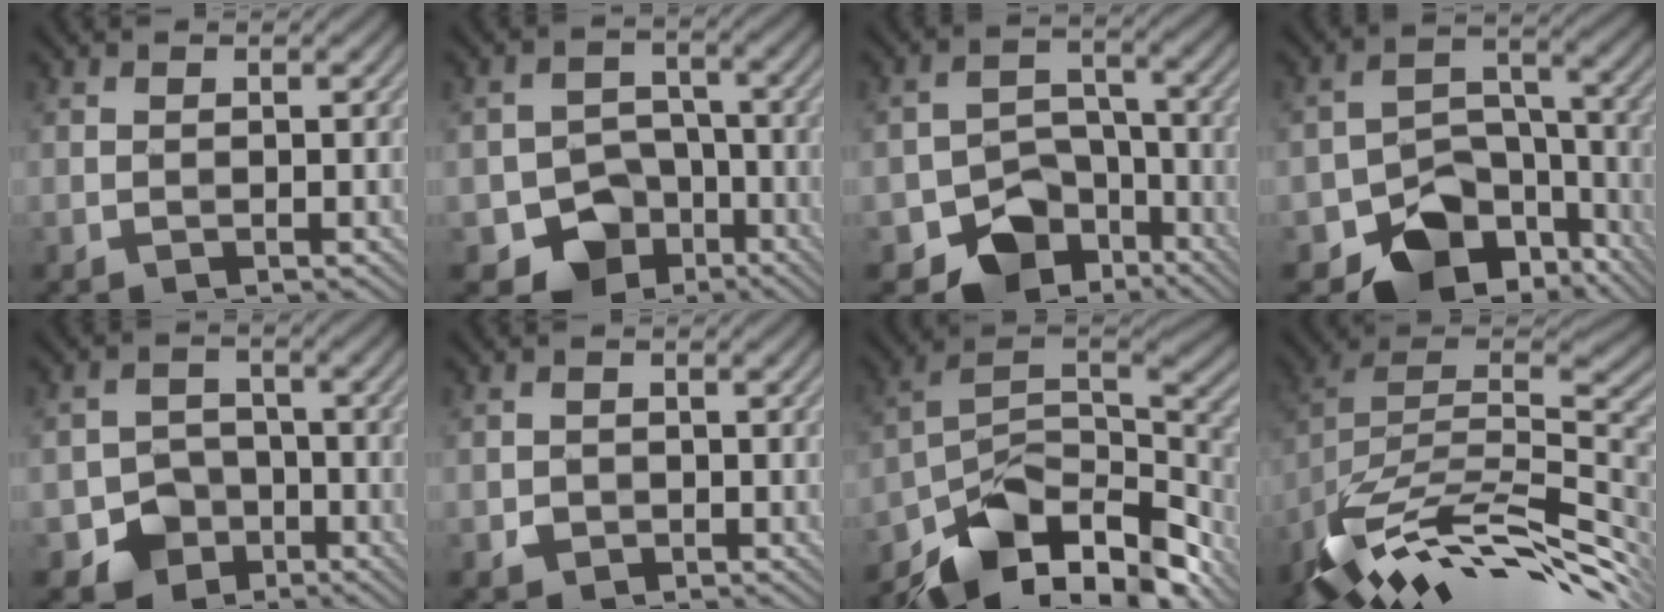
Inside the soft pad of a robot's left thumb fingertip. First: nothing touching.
{"total": 7.6, "force": [-4.0, 5.9, 2.7], "torque": [-0.041, -0.014, -0.069]}
{"total": 8.4, "force": [-4.9, 6.0, 3.4], "torque": [-0.047, -0.013, -0.083]}
{"total": 10.6, "force": [-6.4, 6.9, 4.9], "torque": [-0.069, -0.018, -0.106]}
{"total": 5.1, "force": [-2.5, 4.2, 1.5], "torque": [-0.019, -0.002, -0.048]}
{"total": 1.2, "force": [-0.4, 1.1, 0.1], "torque": [0.002, -0.003, -0.007]}
{"total": 13.9, "force": [-9.5, 6.5, 7.8], "torque": [-0.157, -0.003, -0.161]}
{"total": 14.5, "force": [-8.0, 5.6, 10.6], "torque": [-0.223, 0.008, -0.146]}